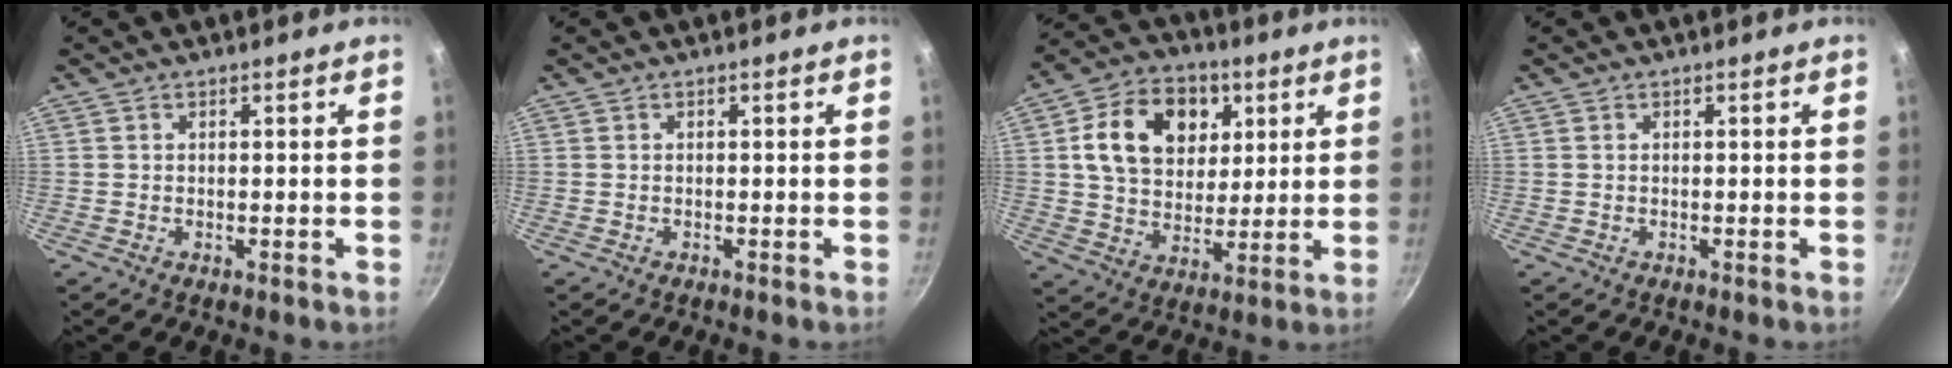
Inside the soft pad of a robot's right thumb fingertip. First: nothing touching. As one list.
[{"total": 0.0}, {"total": 16.5, "force": [5.0, 12.3, 9.9], "torque": [-0.138, -0.001, 0.078]}, {"total": 0.0}]